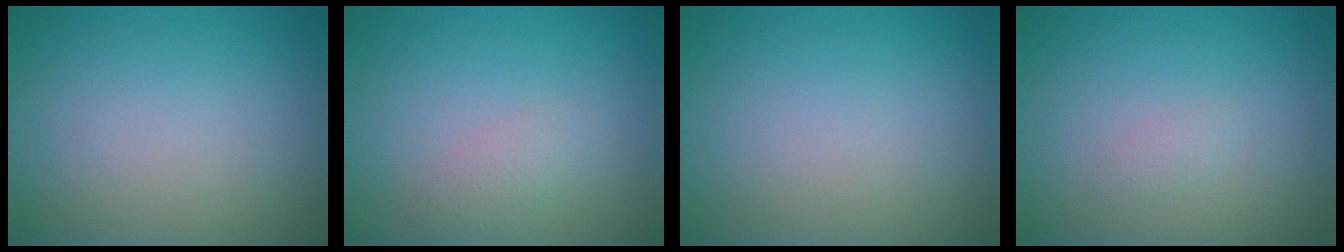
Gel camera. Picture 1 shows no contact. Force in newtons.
{"total": 1.5, "press": 1.5, "slide": 0.1}
{"total": 0.0}
{"total": 0.7, "press": 0.7, "slide": 0.0}